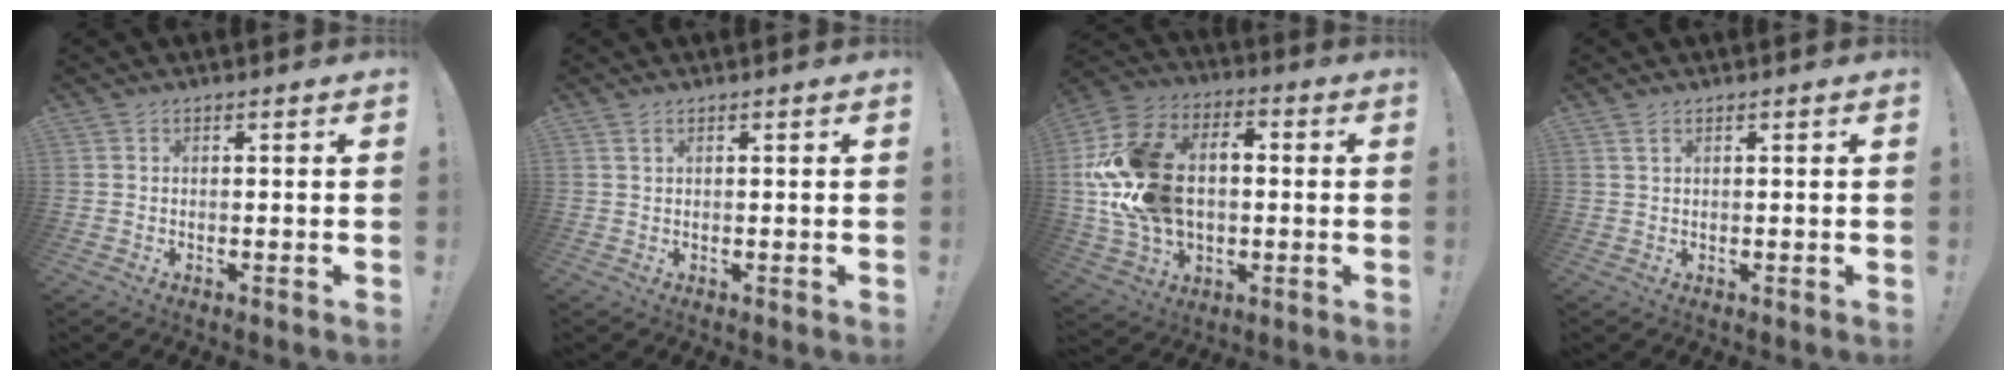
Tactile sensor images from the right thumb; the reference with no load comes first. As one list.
[{"total": 1.4, "force": [0.8, 0.5, 1.0], "torque": [-0.021, 0.001, 0.015]}, {"total": 23.3, "force": [1.0, 16.9, 16.0], "torque": [-0.306, 0.022, 0.031]}, {"total": 1.7, "force": [0.9, 0.5, 1.3], "torque": [-0.027, 0.001, 0.017]}]